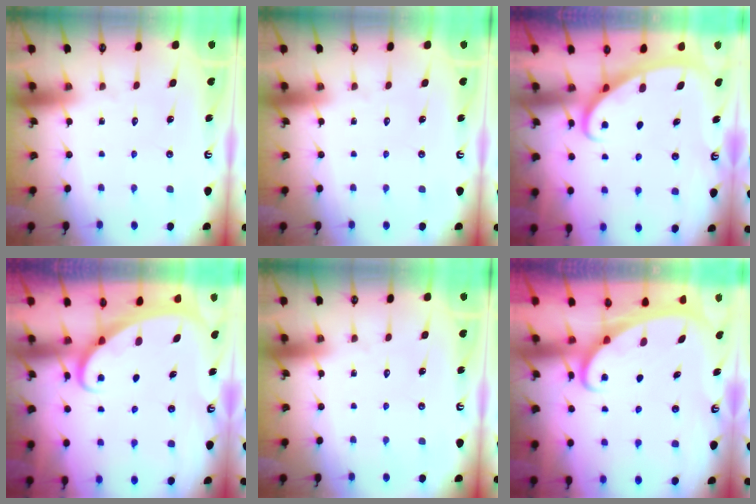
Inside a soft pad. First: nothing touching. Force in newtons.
{"total": 0.0}
{"total": 2.5, "press": 2.5, "slide": 0.4}
{"total": 2.0, "press": 2.0, "slide": 0.2}
{"total": 0.0}
{"total": 2.1, "press": 2.1, "slide": 0.3}